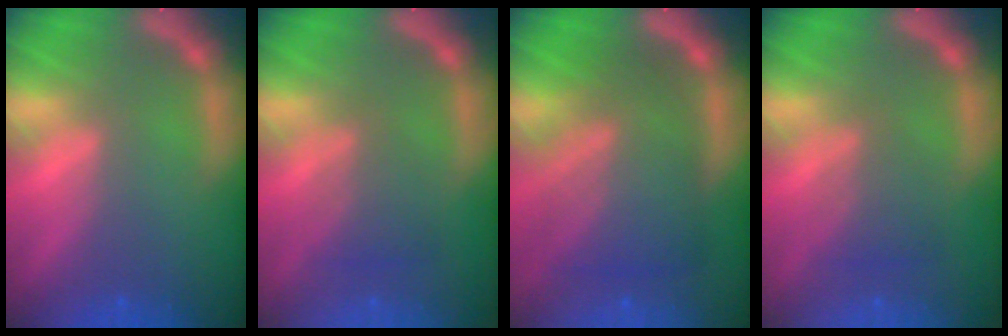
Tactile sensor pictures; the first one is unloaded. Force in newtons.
{"total": 3.0}
{"total": 8.6}
{"total": 3.0}